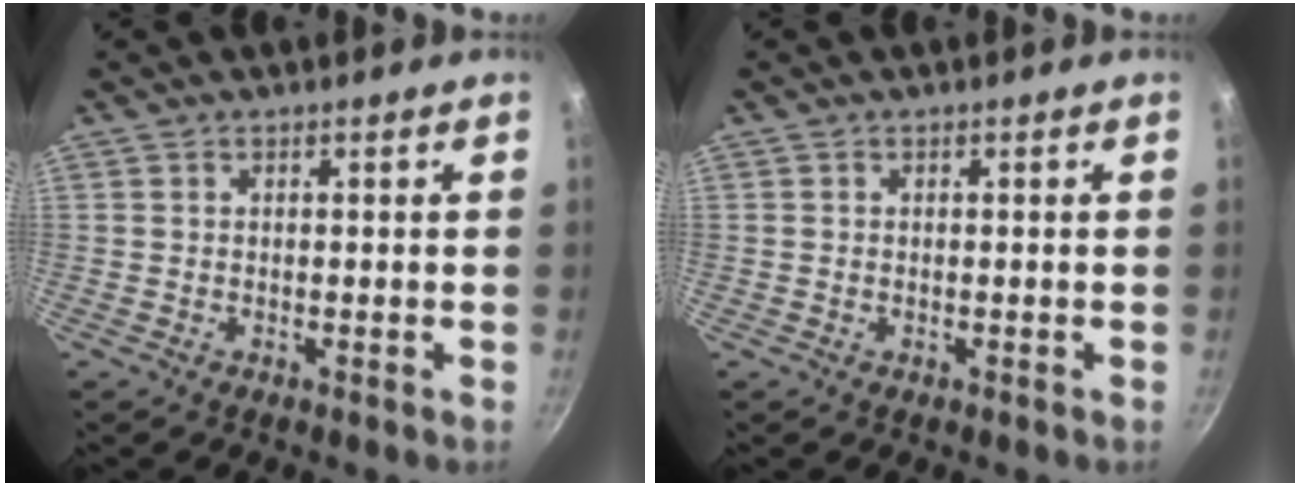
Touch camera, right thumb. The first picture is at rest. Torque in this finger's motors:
{"motor_torque": [0.28, 0.19, 0.40, -0.25, 0.04]}